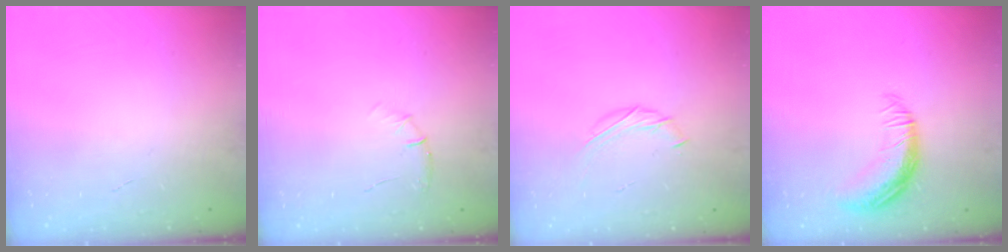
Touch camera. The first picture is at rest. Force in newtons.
{"total": 5.5, "press": 5.2, "slide": 1.6}
{"total": 7.1, "press": 7.1, "slide": 1.0}
{"total": 12.8, "press": 12.8, "slide": 0.9}